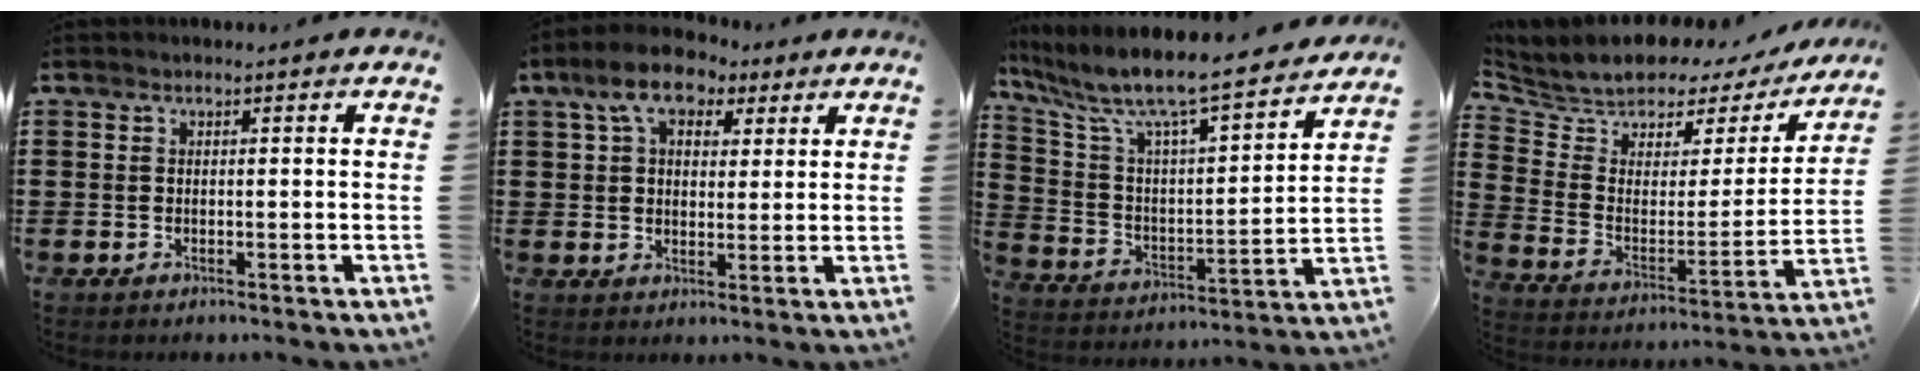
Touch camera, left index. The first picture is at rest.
{"total": 7.4, "force": [4.8, 4.2, 3.8], "torque": [-0.090, 0.008, 0.085]}
{"total": 8.7, "force": [7.5, 0.6, 4.3], "torque": [-0.118, -0.063, 0.120]}
{"total": 5.1, "force": [4.6, 2.1, 0.1], "torque": [-0.041, -0.043, 0.075]}